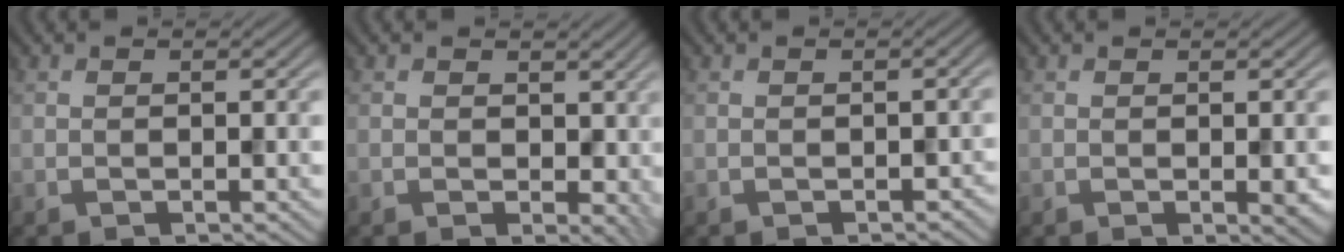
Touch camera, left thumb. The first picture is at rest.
{"total": 3.6, "force": [0.3, 2.6, 2.5], "torque": [-0.044, -0.010, 0.007]}
{"total": 0.9, "force": [-0.6, 0.5, 0.4], "torque": [-0.007, -0.004, -0.010]}
{"total": 1.0, "force": [0.0, 0.3, 1.0], "torque": [-0.012, -0.004, 0.000]}